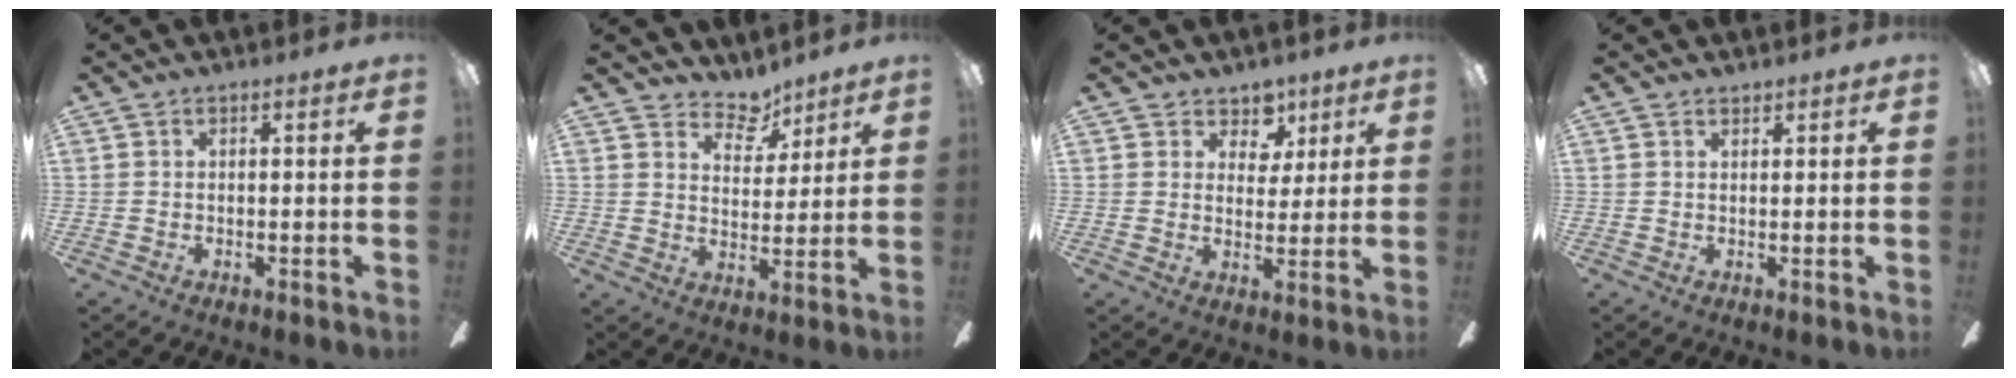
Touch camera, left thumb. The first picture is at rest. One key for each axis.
{"total": 7.4, "fx": 6.1, "fy": 3.8, "fz": 2.0, "tx": -0.023, "ty": -0.045, "tz": 0.110}
{"total": 6.7, "fx": 4.1, "fy": 5.0, "fz": 1.4, "tx": -0.019, "ty": -0.021, "tz": 0.077}
{"total": 1.1, "fx": 1.1, "fy": 0.3, "fz": 0.0, "tx": 0.007, "ty": -0.006, "tz": 0.020}